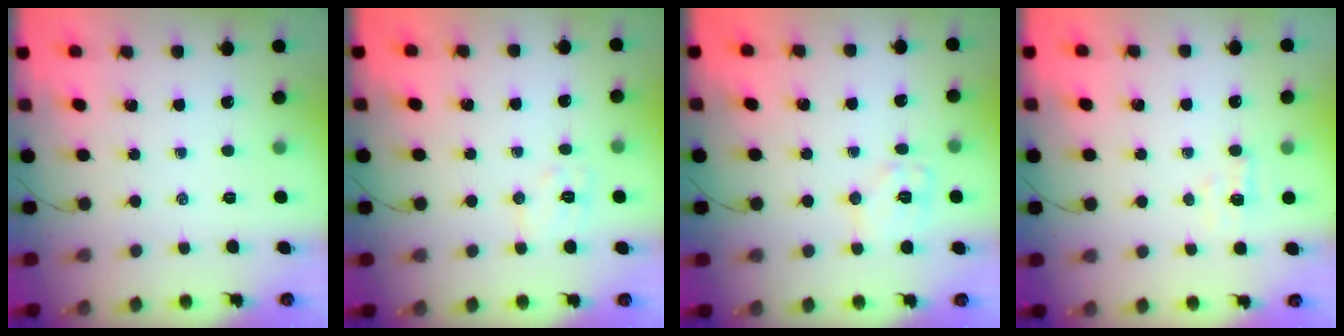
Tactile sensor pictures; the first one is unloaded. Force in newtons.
{"total": 6.8, "press": 6.7, "slide": 0.9}
{"total": 8.0, "press": 8.0, "slide": 0.6}
{"total": 3.8, "press": 3.6, "slide": 1.3}